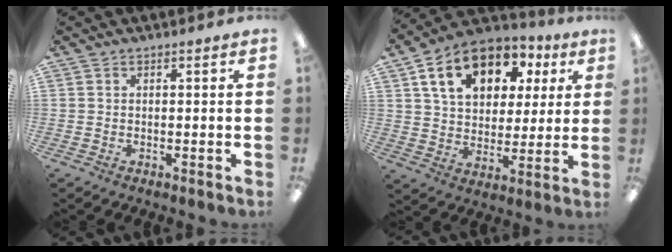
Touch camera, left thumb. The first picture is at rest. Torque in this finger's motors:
{"motor_torque": [0.19, 0.93, 1.88, -0.89, 0.14]}